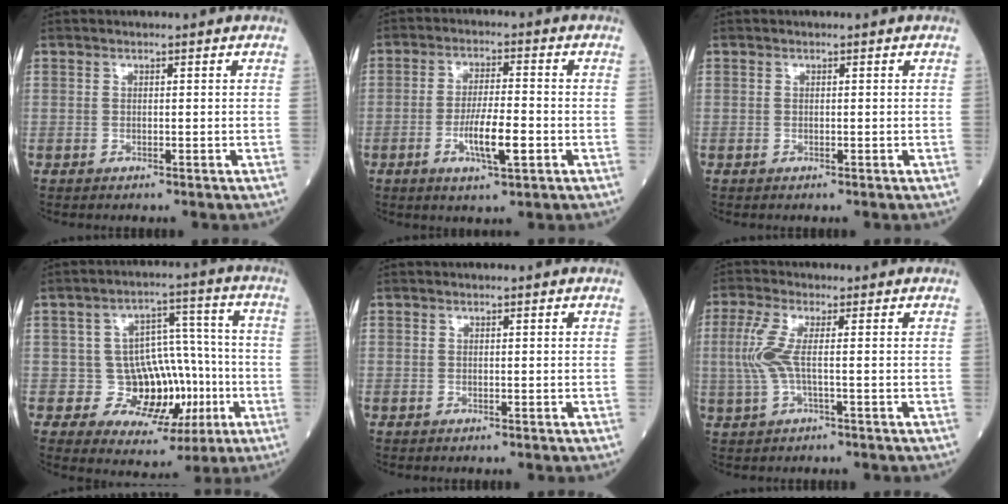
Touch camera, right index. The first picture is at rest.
{"total": 7.1, "force": [-2.3, 1.2, 6.7], "torque": [-0.122, -0.005, -0.039]}
{"total": 0.0}
{"total": 10.0, "force": [-2.3, 8.3, 5.1], "torque": [-0.051, 0.033, -0.024]}
{"total": 0.0}
{"total": 4.9, "force": [0.1, 0.8, 4.8], "torque": [-0.128, 0.003, -0.003]}